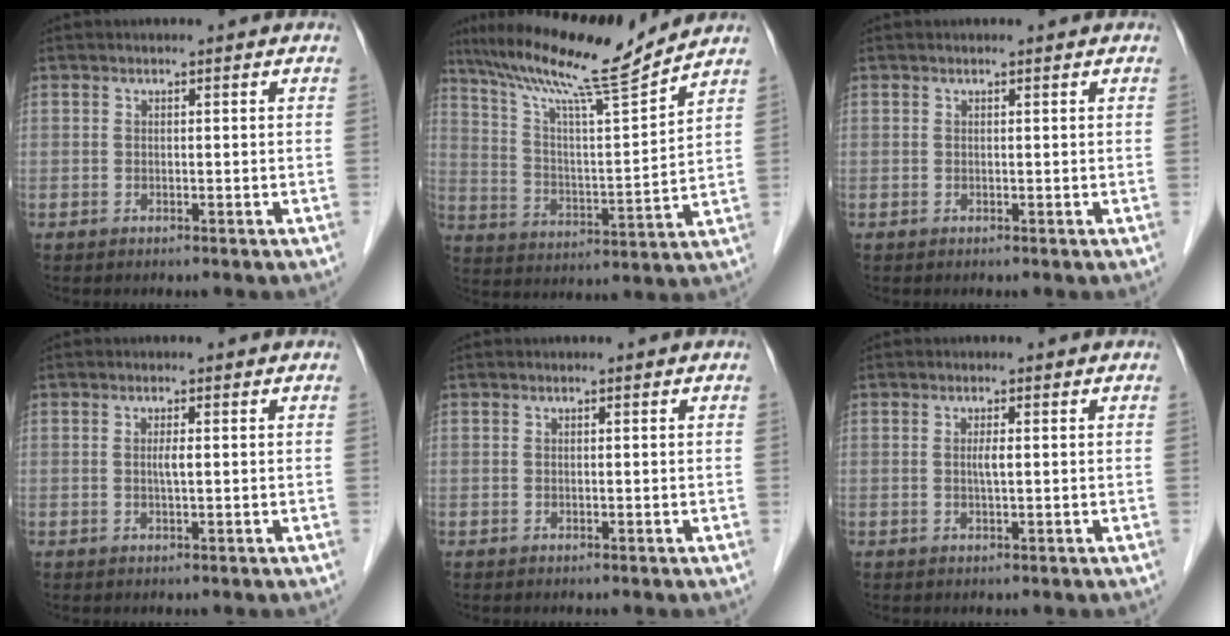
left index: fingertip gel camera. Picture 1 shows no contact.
{"total": 16.0, "force": [13.8, -1.0, 7.9], "torque": [-0.143, -0.001, 0.231]}
{"total": 0.0}
{"total": 1.2, "force": [0.1, 0.0, 1.2], "torque": [-0.026, -0.001, 0.001]}
{"total": 0.0}
{"total": 1.3, "force": [0.1, 0.0, 1.3], "torque": [-0.028, -0.001, 0.002]}